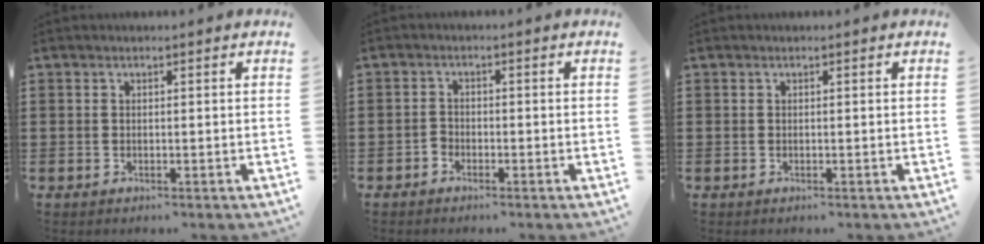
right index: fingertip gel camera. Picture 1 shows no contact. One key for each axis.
{"total": 1.4, "fx": -1.2, "fy": 0.7, "fz": 0.3, "tx": -0.009, "ty": 0.001, "tz": -0.024}
{"total": 0.0}